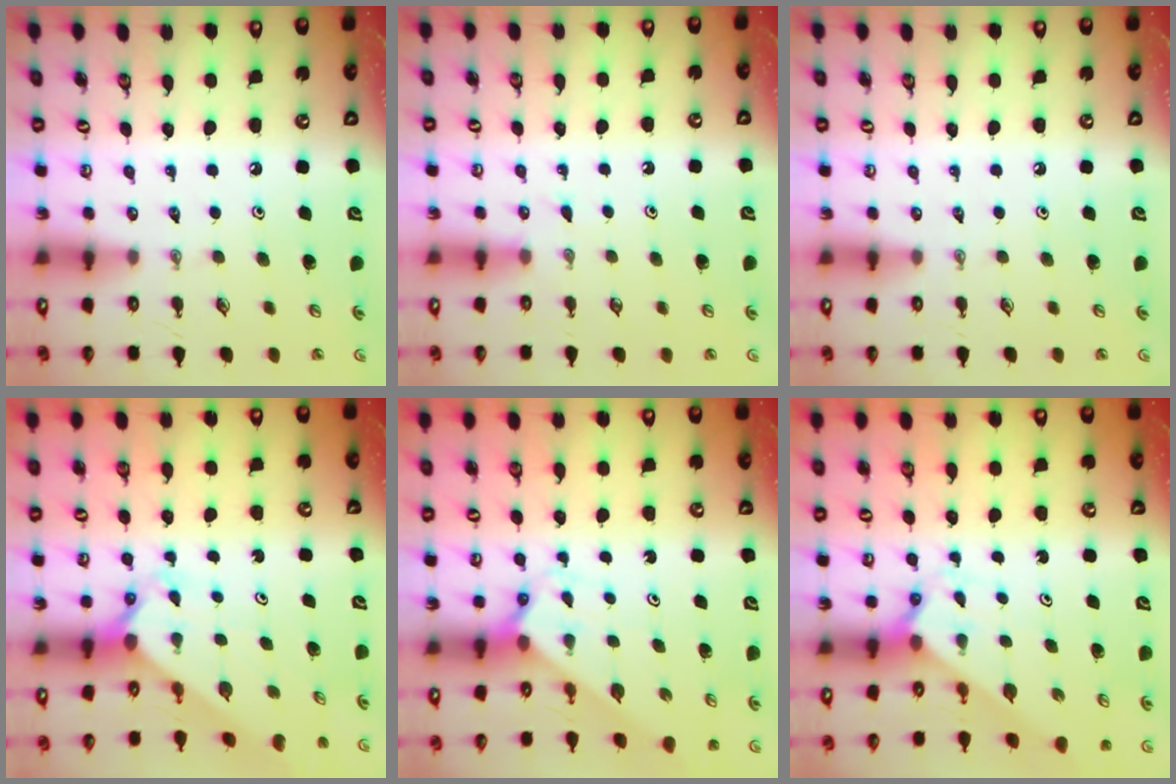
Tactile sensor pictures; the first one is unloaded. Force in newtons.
{"total": 3.0, "press": 3.0, "slide": 0.5}
{"total": 0.0}
{"total": 2.4, "press": 2.3, "slide": 0.2}
{"total": 2.4, "press": 2.4, "slide": 0.2}
{"total": 2.1, "press": 2.1, "slide": 0.2}